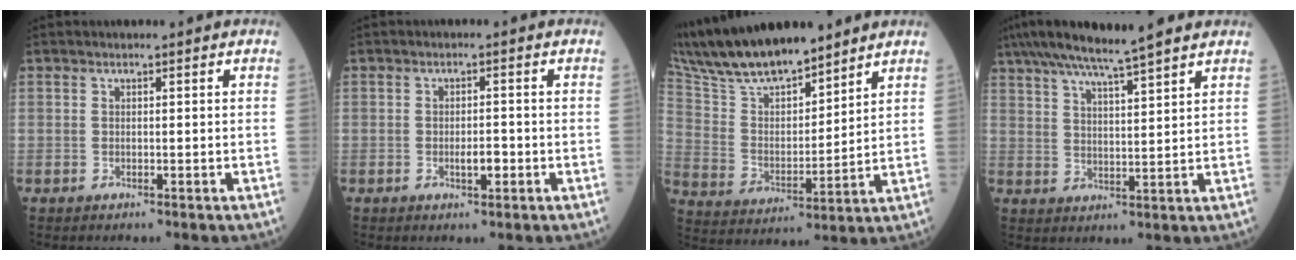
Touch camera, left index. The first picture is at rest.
{"total": 2.2, "force": [-0.9, 0.7, 1.9], "torque": [-0.028, -0.002, -0.015]}
{"total": 17.7, "force": [15.1, 3.8, 8.4], "torque": [-0.161, 0.018, 0.282]}
{"total": 11.6, "force": [9.8, 0.2, 6.2], "torque": [-0.109, 0.026, 0.156]}